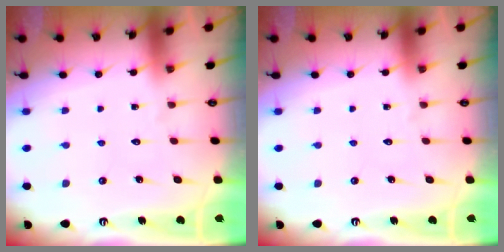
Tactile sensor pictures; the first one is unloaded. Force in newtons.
{"total": 0.0}